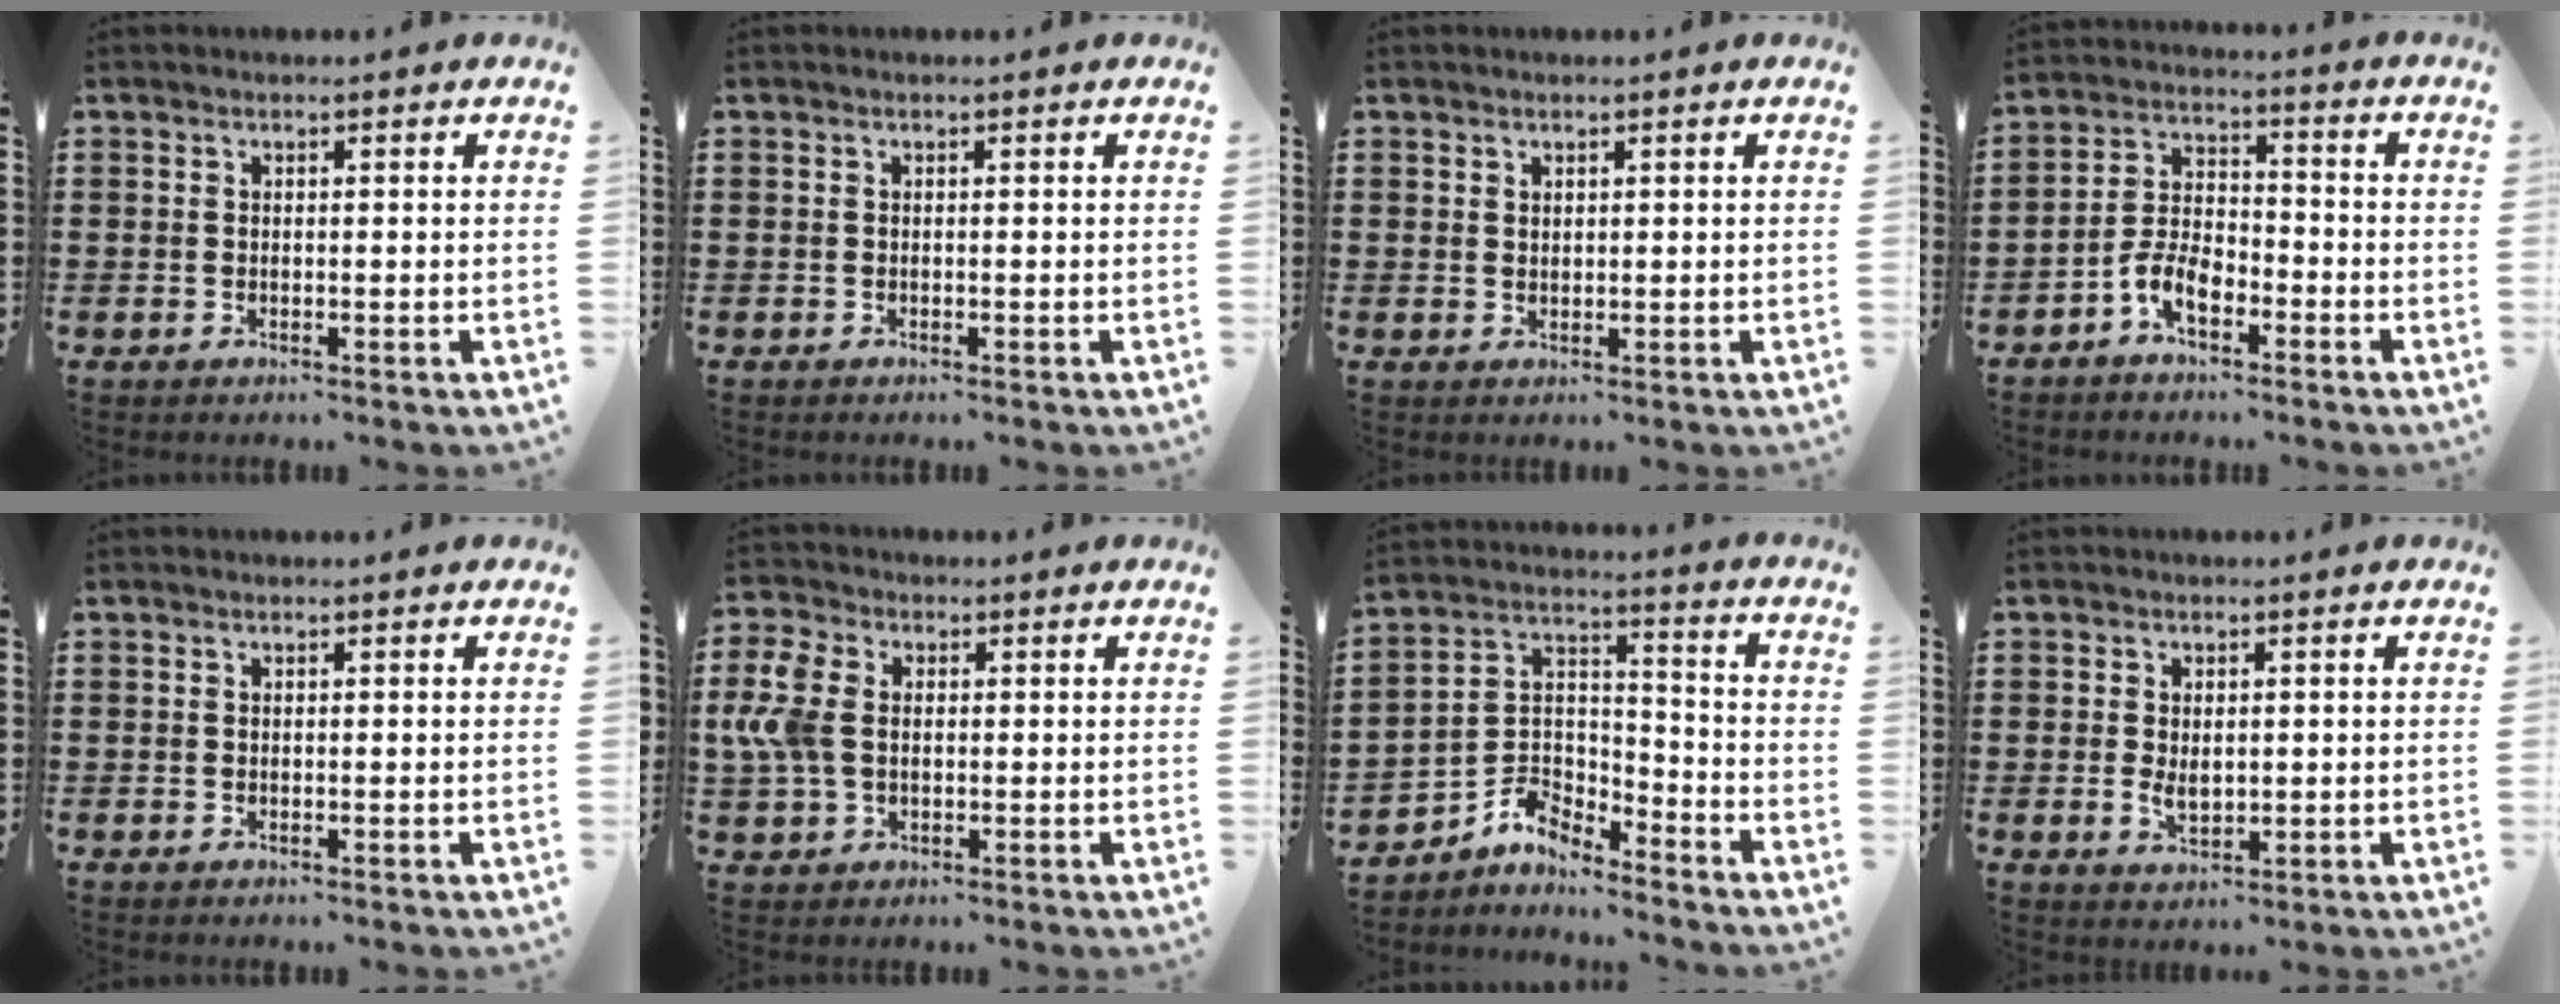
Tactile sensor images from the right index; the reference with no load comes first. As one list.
[{"total": 0.0}, {"total": 1.0, "force": [0.8, 0.6, 0.2], "torque": [-0.005, 0.002, 0.016]}, {"total": 5.9, "force": [-3.5, 2.8, 3.8], "torque": [-0.102, 0.001, -0.075]}, {"total": 0.0}, {"total": 6.6, "force": [0.5, 4.6, 4.7], "torque": [-0.140, 0.002, -0.002]}, {"total": 5.4, "force": [-4.4, 2.6, 1.7], "torque": [-0.047, 0.002, -0.092]}, {"total": 2.6, "force": [0.0, 1.5, 2.2], "torque": [-0.036, 0.001, -0.002]}]